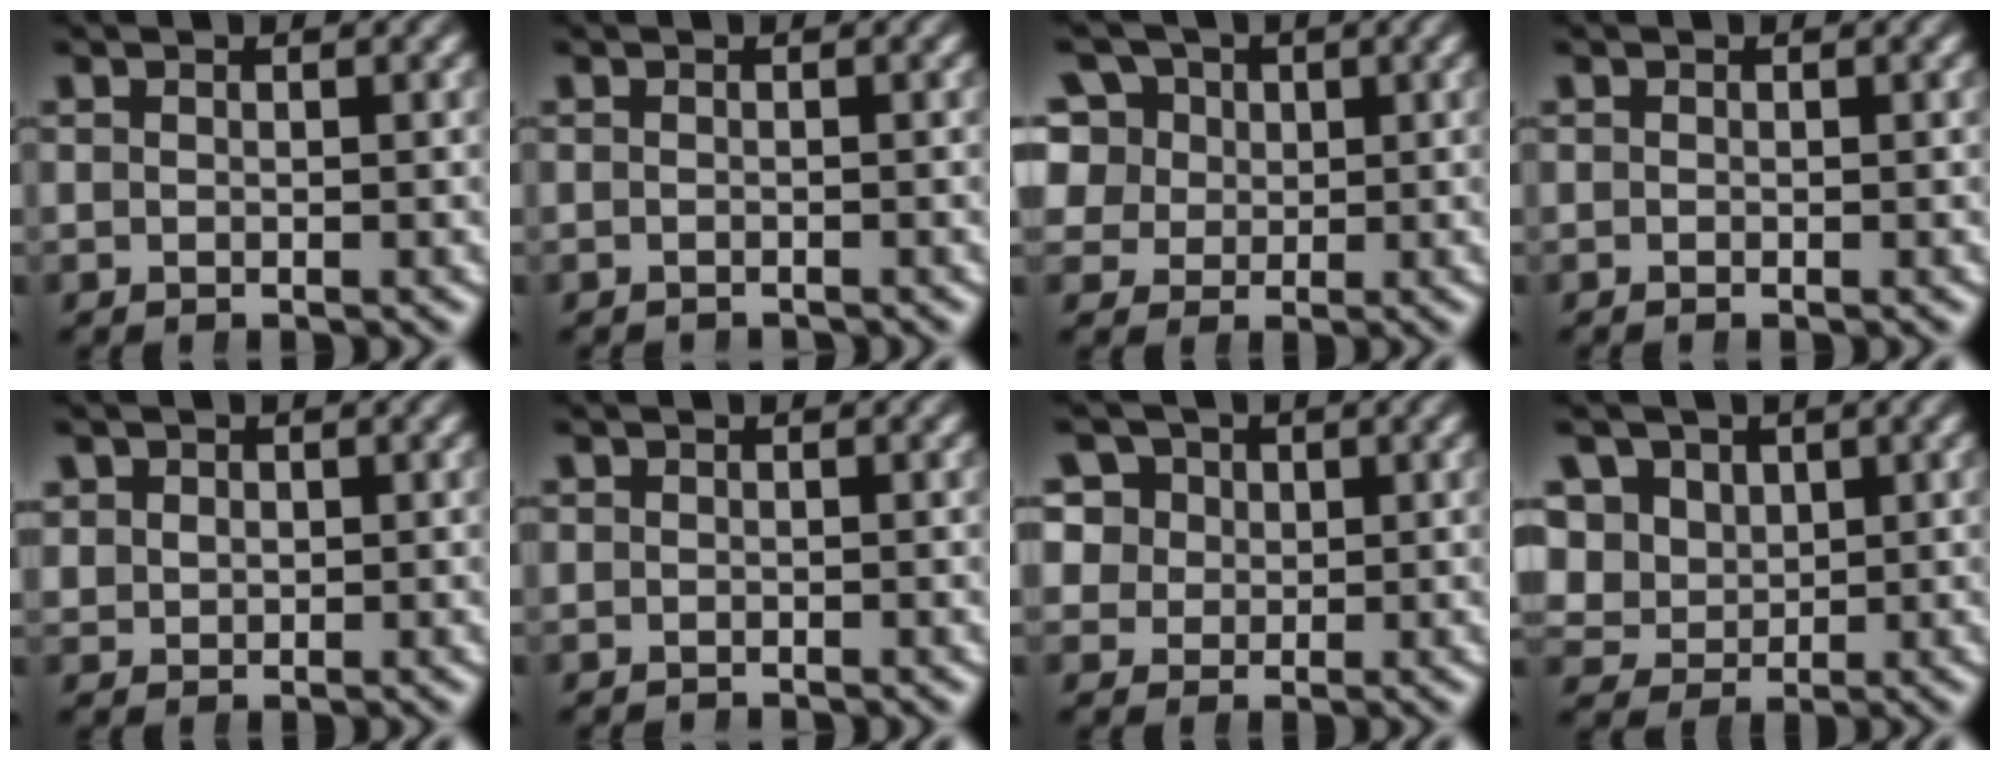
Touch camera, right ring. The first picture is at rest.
{"total": 0.8, "force": [-0.7, -0.1, -0.2], "torque": [0.003, -0.007, -0.010]}
{"total": 10.1, "force": [2.0, 9.1, 4.0], "torque": [-0.108, -0.022, 0.036]}
{"total": 0.0}
{"total": 2.1, "force": [0.9, 1.8, 0.7], "torque": [-0.020, -0.012, 0.030]}
{"total": 0.8, "force": [-0.6, -0.2, -0.4], "torque": [0.011, -0.015, -0.003]}
{"total": 8.1, "force": [1.9, 7.1, 3.2], "torque": [-0.081, -0.013, 0.036]}
{"total": 8.6, "force": [0.8, 8.0, 3.2], "torque": [-0.098, -0.034, 0.021]}